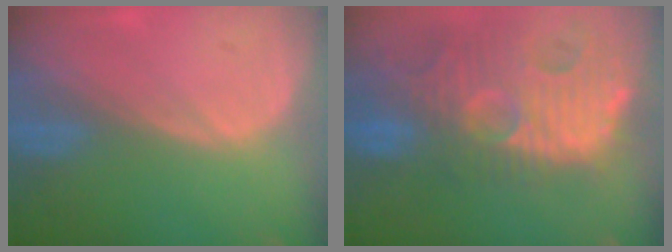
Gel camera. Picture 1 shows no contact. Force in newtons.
{"total": 14.4, "press": 12.6, "slide": 7.1}